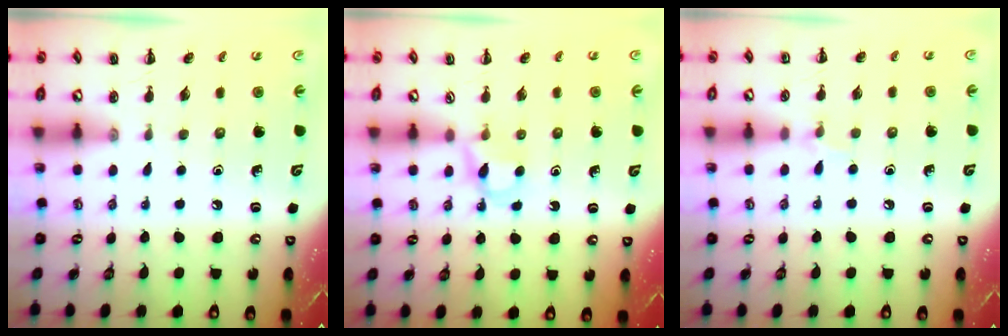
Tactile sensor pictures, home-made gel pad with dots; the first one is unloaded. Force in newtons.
{"total": 3.5, "press": 3.3, "slide": 1.3}
{"total": 4.4, "press": 4.1, "slide": 1.5}